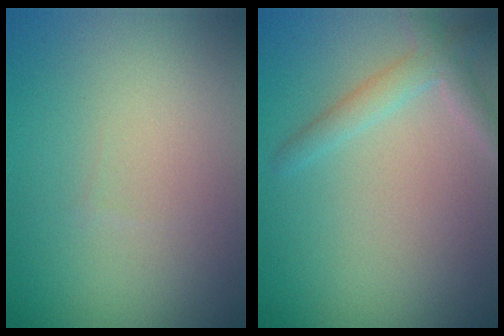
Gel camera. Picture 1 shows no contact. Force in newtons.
{"total": 2.4, "press": 2.3, "slide": 0.1}